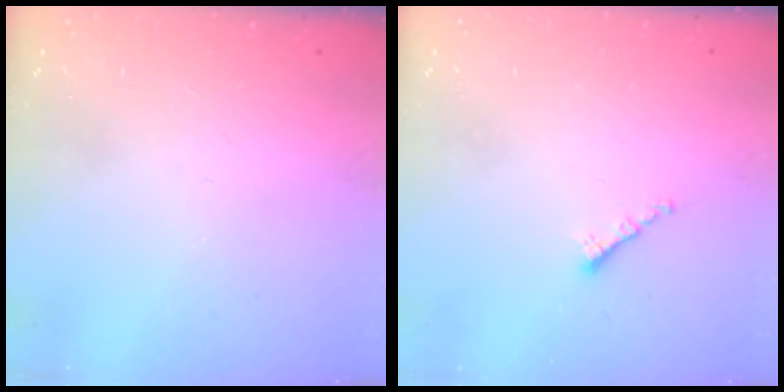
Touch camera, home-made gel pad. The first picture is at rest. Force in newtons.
{"total": 1.3, "press": 1.2, "slide": 0.5}